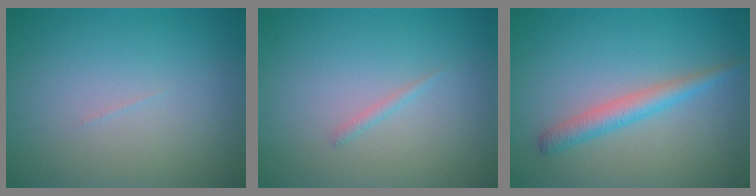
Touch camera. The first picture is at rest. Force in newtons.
{"total": 0.6, "press": 0.6, "slide": 0.1}
{"total": 2.5, "press": 2.5, "slide": 0.0}